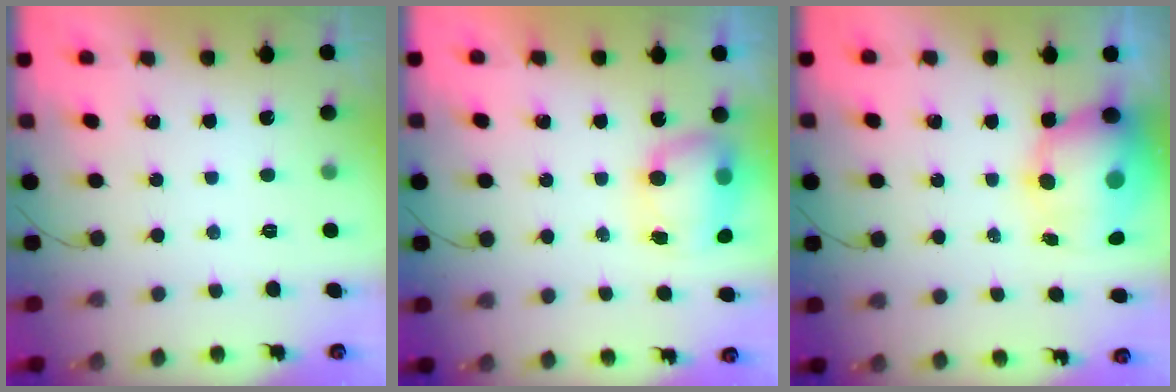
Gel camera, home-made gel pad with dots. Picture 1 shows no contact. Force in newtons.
{"total": 7.9, "press": 7.7, "slide": 1.9}
{"total": 11.2, "press": 10.9, "slide": 2.5}